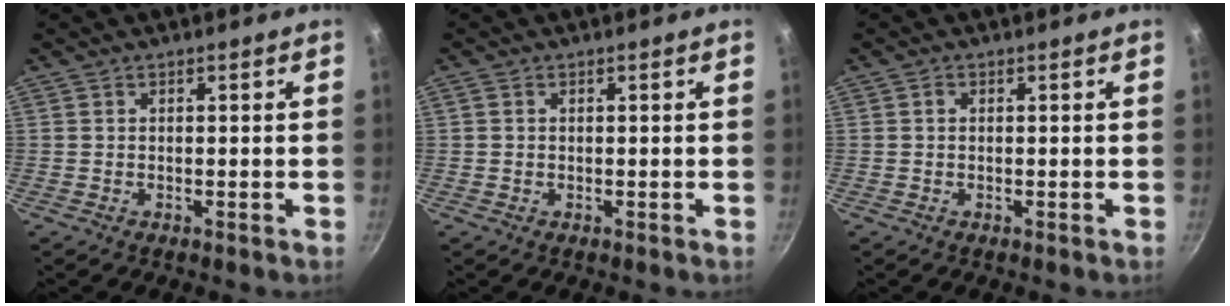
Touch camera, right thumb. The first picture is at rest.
{"total": 0.7, "force": [0.1, 0.6, 0.4], "torque": [-0.006, 0.003, 0.002]}
{"total": 0.7, "force": [0.1, 0.6, 0.4], "torque": [-0.006, 0.005, 0.001]}